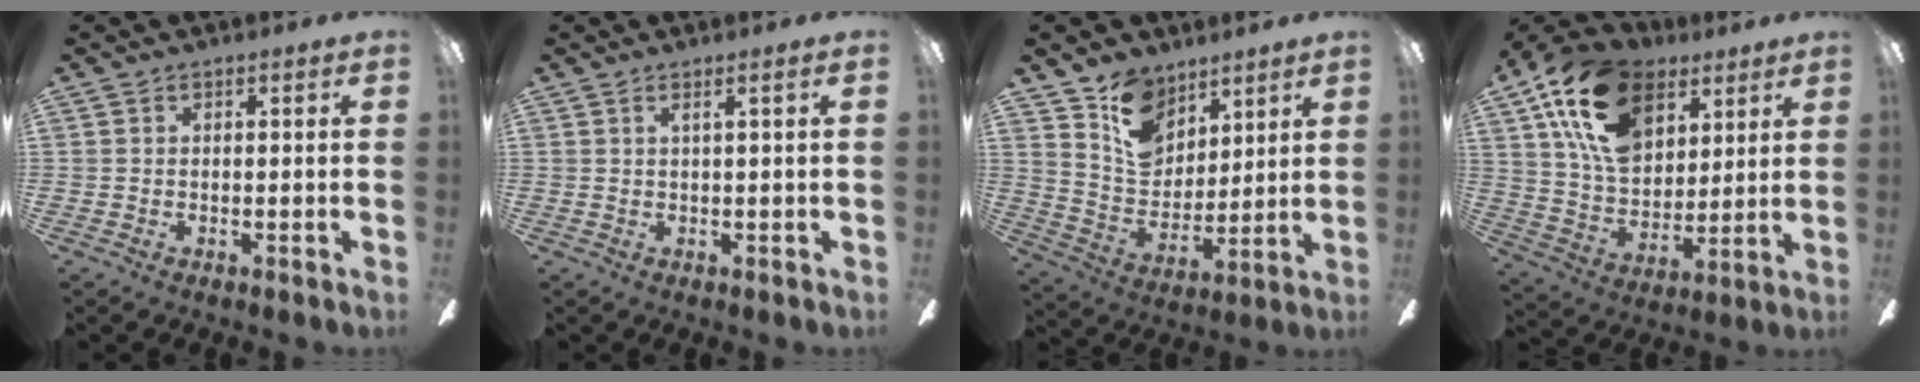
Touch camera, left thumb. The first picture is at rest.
{"total": 1.7, "force": [0.7, -0.1, 1.6], "torque": [-0.031, -0.001, 0.010]}
{"total": 12.6, "force": [8.6, 8.1, 4.3], "torque": [-0.081, -0.046, 0.168]}
{"total": 20.3, "force": [11.1, 12.7, 11.4], "torque": [-0.224, -0.037, 0.203]}